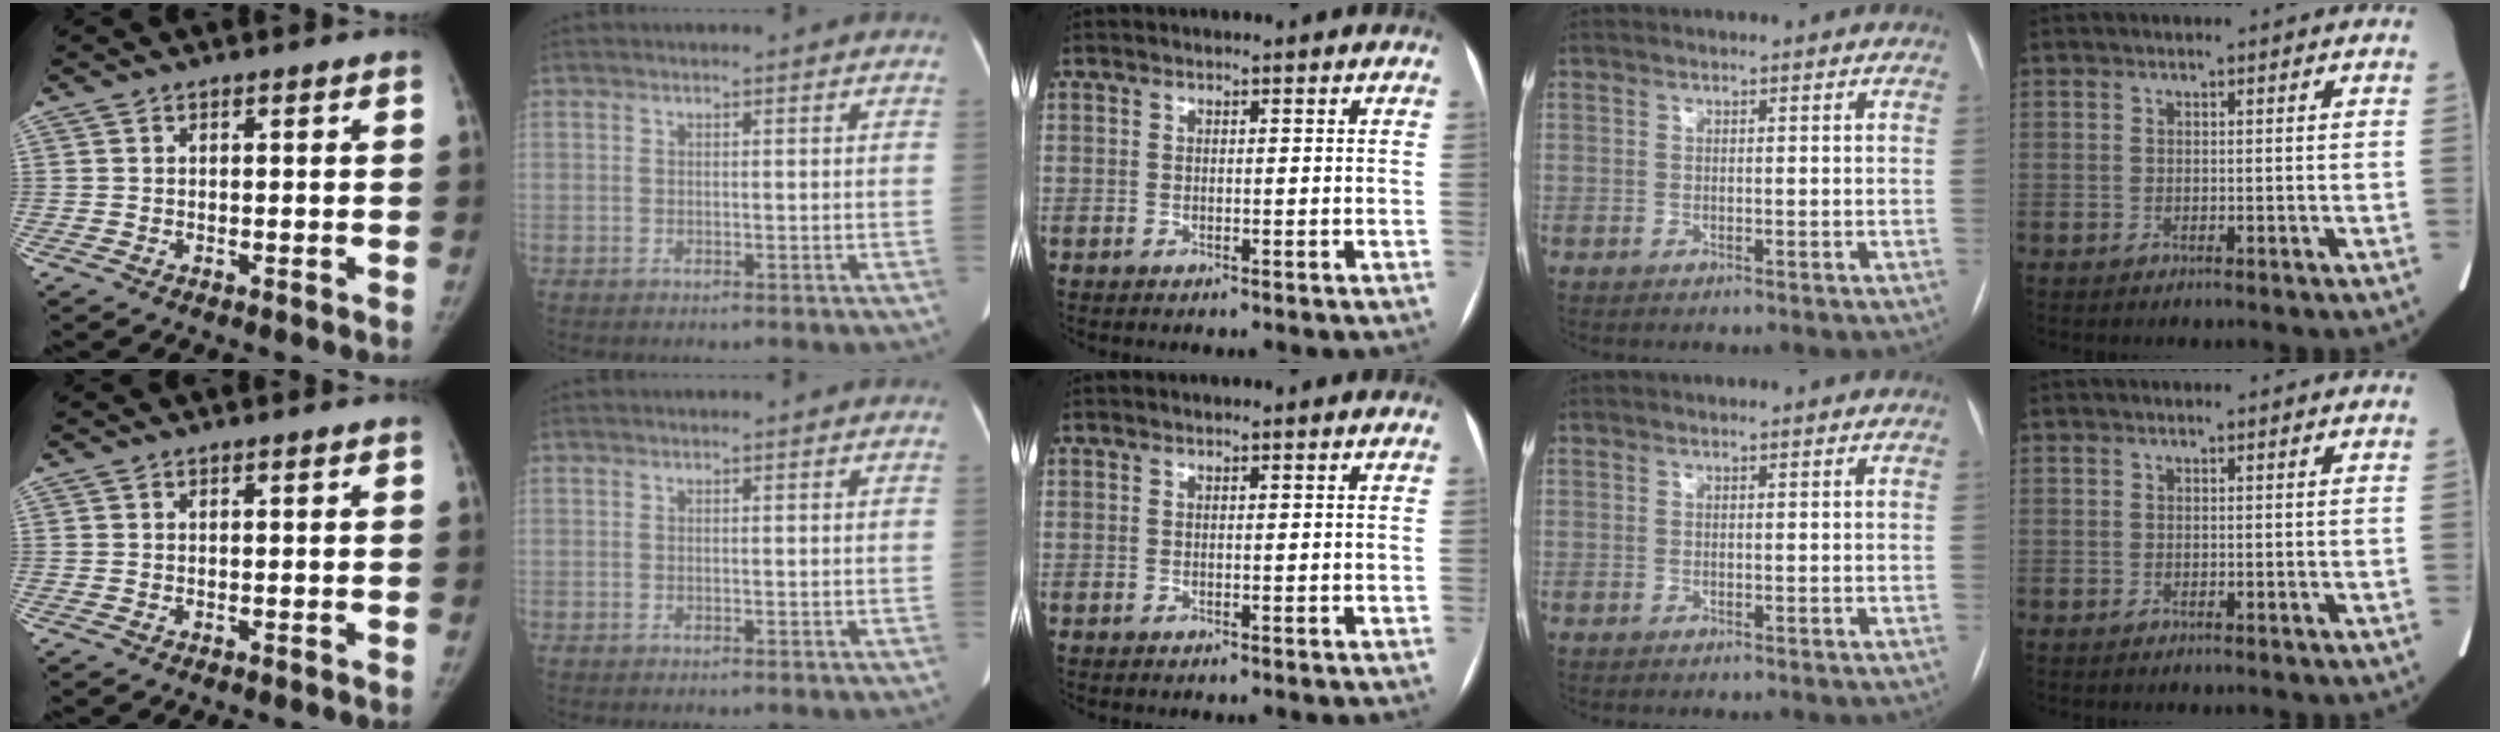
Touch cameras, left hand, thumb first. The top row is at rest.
{}